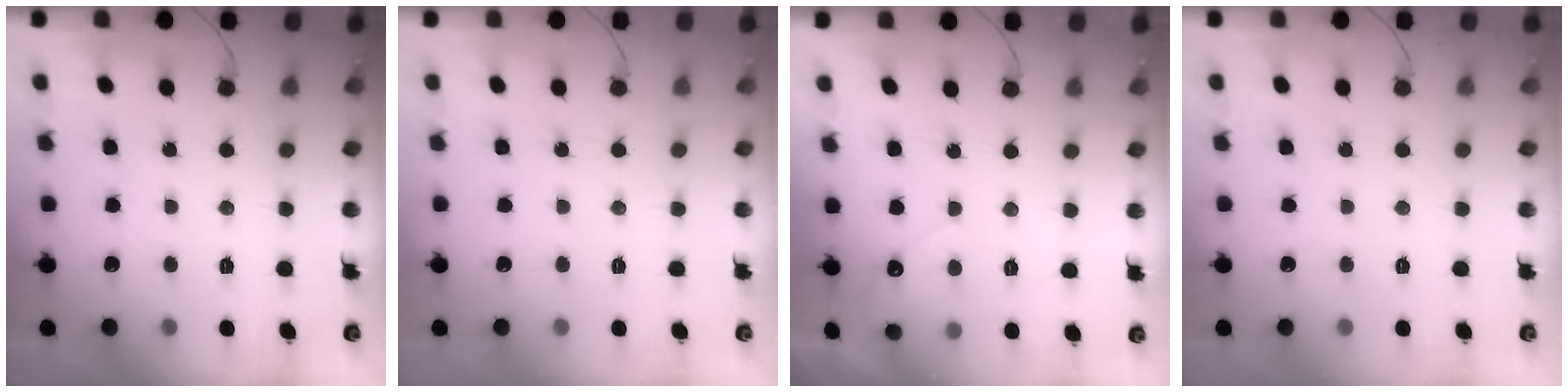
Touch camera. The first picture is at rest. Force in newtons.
{"total": 0.0}
{"total": 3.1, "press": 3.1, "slide": 0.1}
{"total": 0.0}